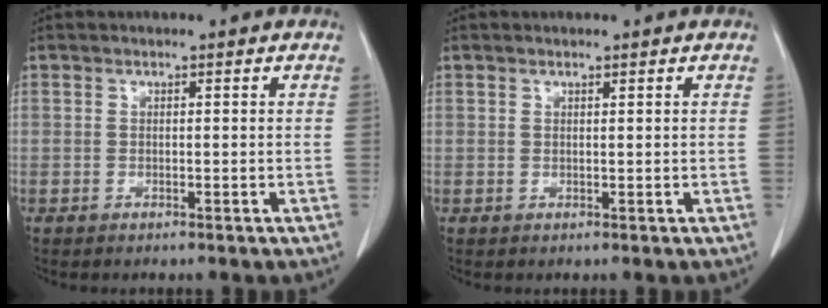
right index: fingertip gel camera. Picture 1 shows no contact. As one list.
[{"total": 0.0}]